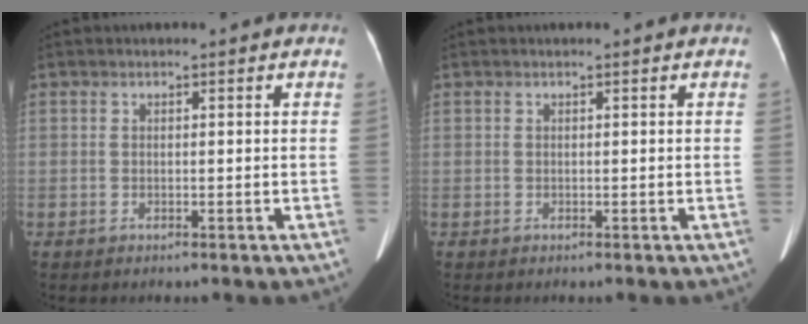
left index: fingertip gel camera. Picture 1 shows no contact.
{"total": 0.0}